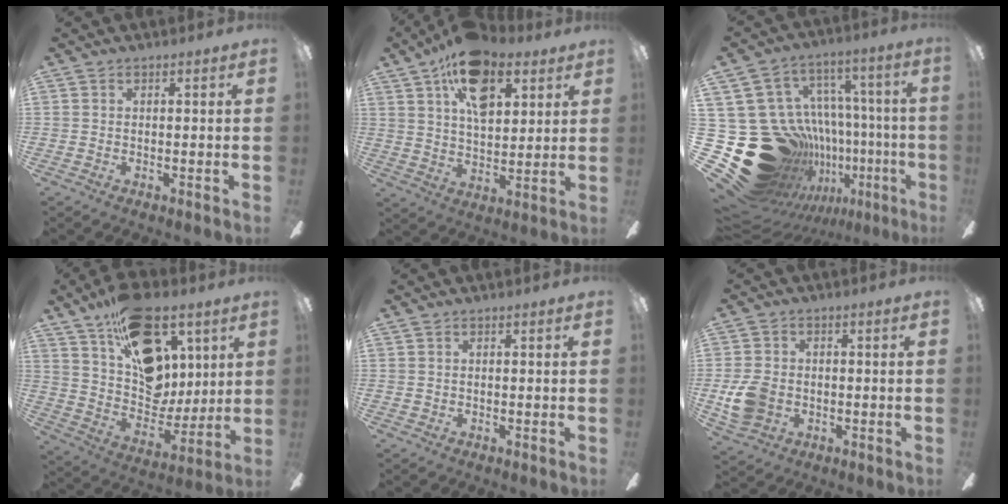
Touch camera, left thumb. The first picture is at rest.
{"total": 15.6, "force": [8.4, 8.7, 9.9], "torque": [-0.152, -0.021, 0.147]}
{"total": 30.6, "force": [-7.7, 24.3, 16.8], "torque": [-0.319, -0.011, -0.027]}
{"total": 24.3, "force": [11.9, 15.8, 14.2], "torque": [-0.207, -0.052, 0.222]}
{"total": 0.0}
{"total": 8.6, "force": [-1.6, 6.9, 4.9], "torque": [-0.107, 0.014, -0.027]}